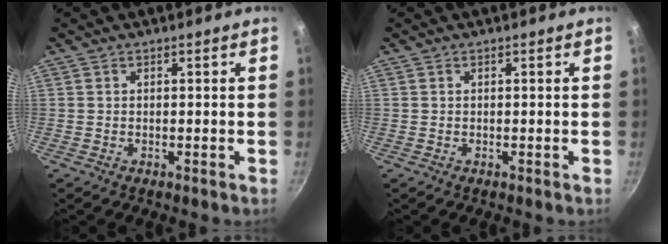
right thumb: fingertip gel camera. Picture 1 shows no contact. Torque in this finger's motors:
{"motor_torque": [0.00, 0.00, 0.00, 0.00, 0.00]}